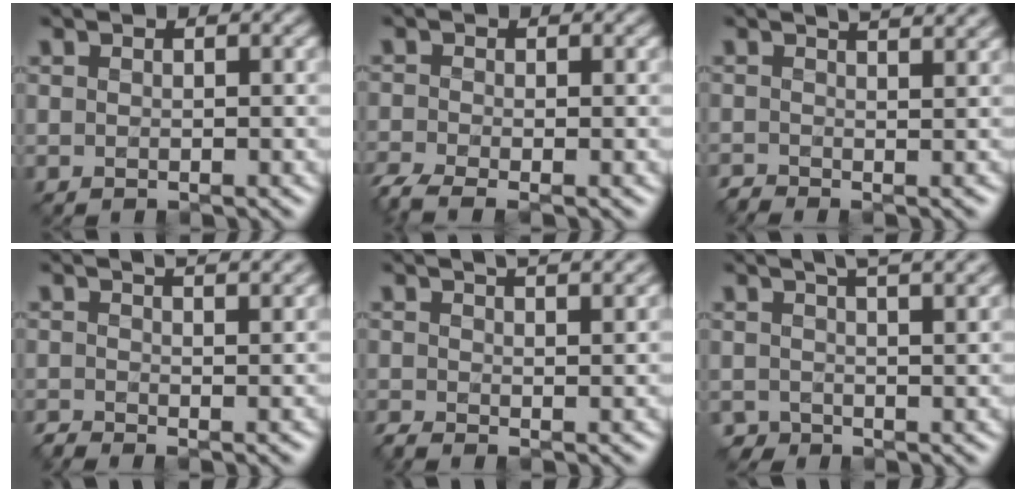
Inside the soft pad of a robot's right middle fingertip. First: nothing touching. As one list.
[{"total": 3.3, "force": [-2.5, 0.9, 2.0], "torque": [-0.046, -0.011, -0.059]}, {"total": 2.8, "force": [0.7, 1.1, 2.4], "torque": [-0.020, 0.007, -0.007]}, {"total": 2.9, "force": [0.5, 1.2, 2.6], "torque": [-0.024, 0.007, -0.009]}, {"total": 3.9, "force": [1.3, 1.5, 3.4], "torque": [-0.027, 0.016, -0.003]}, {"total": 4.5, "force": [2.3, 2.2, 3.1], "torque": [-0.028, 0.029, 0.009]}]